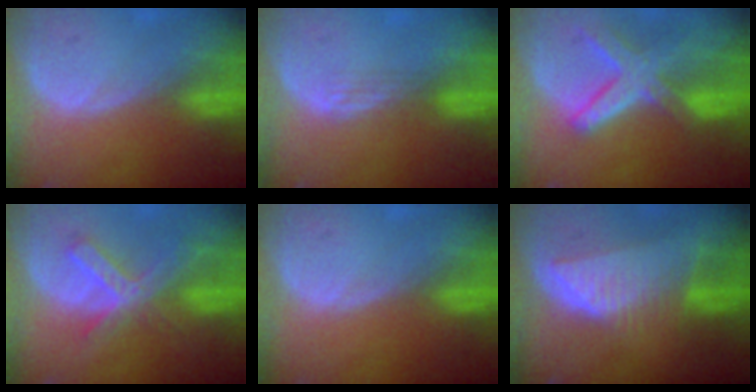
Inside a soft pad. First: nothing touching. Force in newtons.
{"total": 2.1, "press": 1.6, "slide": 1.3}
{"total": 8.2, "press": 7.1, "slide": 4.1}
{"total": 6.9, "press": 5.9, "slide": 3.5}
{"total": 0.0}
{"total": 7.5, "press": 6.9, "slide": 2.7}